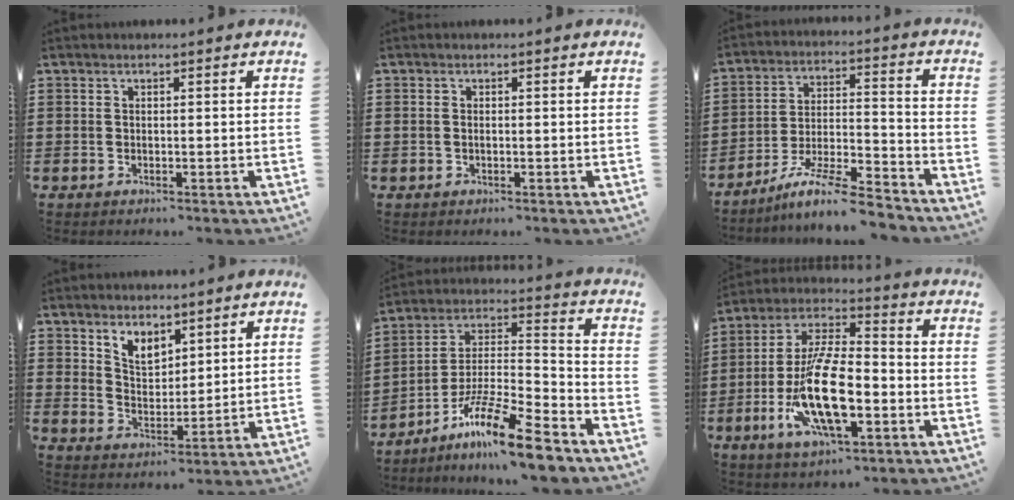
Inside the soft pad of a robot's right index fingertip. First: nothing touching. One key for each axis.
{"total": 0.7, "fx": -0.1, "fy": 0.4, "fz": 0.6, "tx": -0.013, "ty": 0.001, "tz": -0.002}
{"total": 9.2, "fx": -7.9, "fy": 0.6, "fz": 4.7, "tx": -0.085, "ty": 0.007, "tz": -0.153}
{"total": 5.0, "fx": 3.9, "fy": 2.7, "fz": 1.6, "tx": -0.046, "ty": -0.001, "tz": 0.074}
{"total": 14.2, "fx": -10.9, "fy": 1.7, "fz": 9.0, "tx": -0.158, "ty": 0.031, "tz": -0.199}
{"total": 14.7, "fx": -4.6, "fy": 5.6, "fz": 12.8, "tx": -0.282, "ty": -0.007, "tz": -0.090}